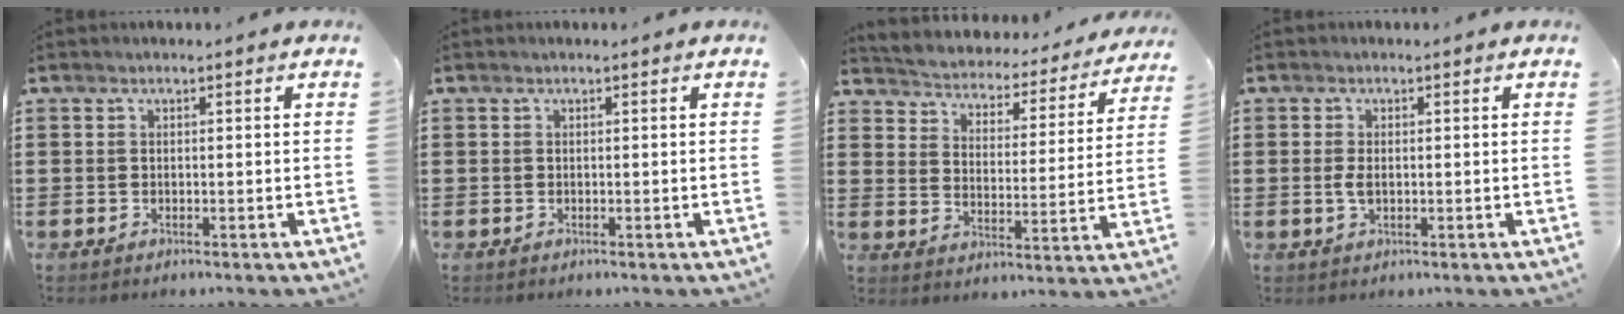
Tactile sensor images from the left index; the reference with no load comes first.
{"total": 0.0}
{"total": 2.5, "force": [2.5, 0.3, -0.1], "torque": [-0.019, -0.030, 0.030]}
{"total": 2.0, "force": [0.0, 1.0, 1.8], "torque": [-0.051, -0.005, -0.005]}